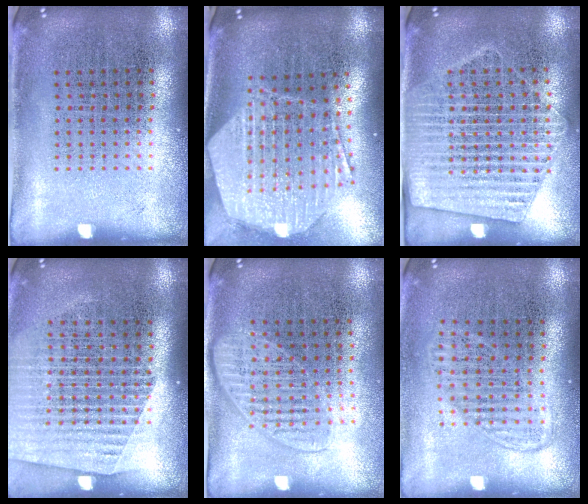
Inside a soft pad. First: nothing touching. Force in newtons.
{"total": 2.9, "press": 2.3, "slide": 1.8}
{"total": 2.0, "press": 1.8, "slide": 0.9}
{"total": 1.6, "press": 1.5, "slide": 0.6}
{"total": 1.4, "press": 1.3, "slide": 0.6}
{"total": 1.3, "press": 1.2, "slide": 0.6}